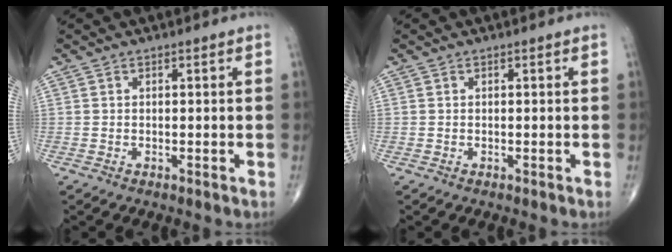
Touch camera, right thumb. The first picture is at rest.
{"total": 0.0}